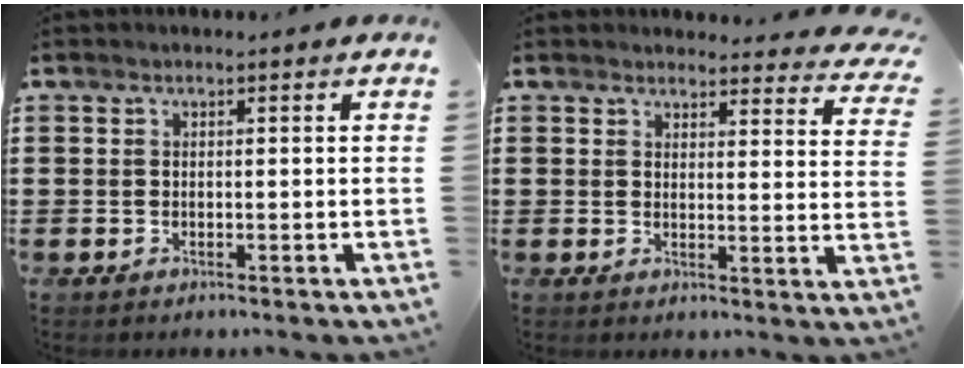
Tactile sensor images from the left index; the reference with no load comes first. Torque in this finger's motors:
{"motor_torque": [2.14, 0.00, 0.48, -0.03]}